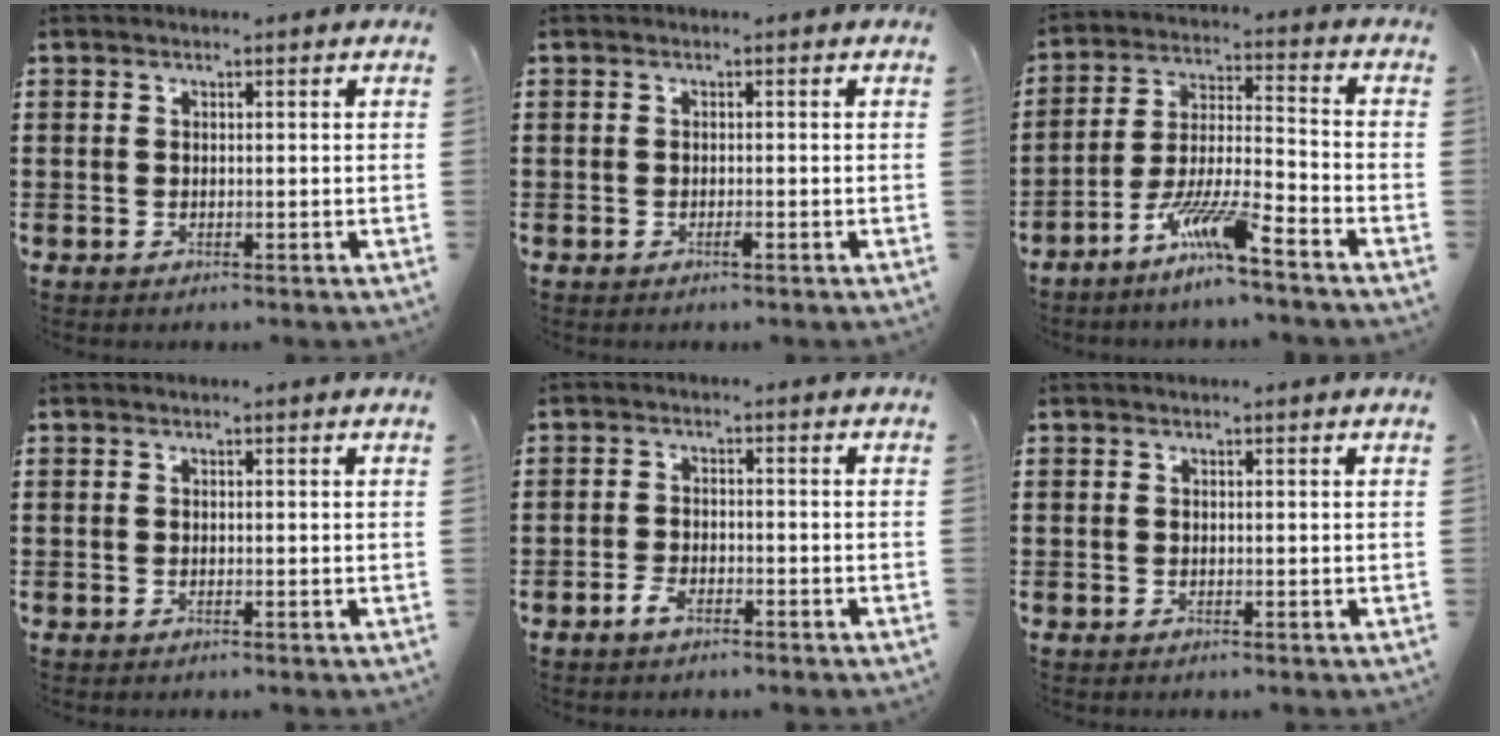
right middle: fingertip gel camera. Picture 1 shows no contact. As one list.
[{"total": 0.8, "force": [-0.5, 0.1, 0.6], "torque": [-0.012, -0.003, -0.008]}, {"total": 9.1, "force": [-7.1, 0.2, 5.7], "torque": [-0.122, -0.007, -0.142]}, {"total": 0.0}, {"total": 2.6, "force": [-1.9, 1.0, 1.5], "torque": [-0.034, 0.000, -0.039]}, {"total": 0.0}]